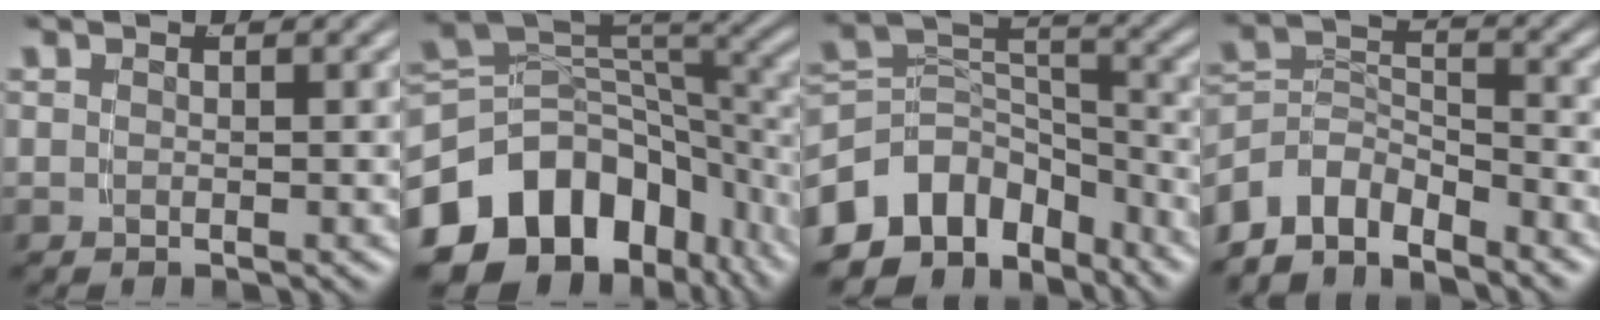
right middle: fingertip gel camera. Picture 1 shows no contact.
{"total": 17.3, "force": [-6.8, 12.1, 10.4], "torque": [-0.184, -0.048, -0.090]}
{"total": 13.3, "force": [-5.5, 10.3, 6.4], "torque": [-0.142, -0.051, -0.083]}
{"total": 8.0, "force": [-4.2, 5.7, 3.6], "torque": [-0.084, -0.037, -0.067]}